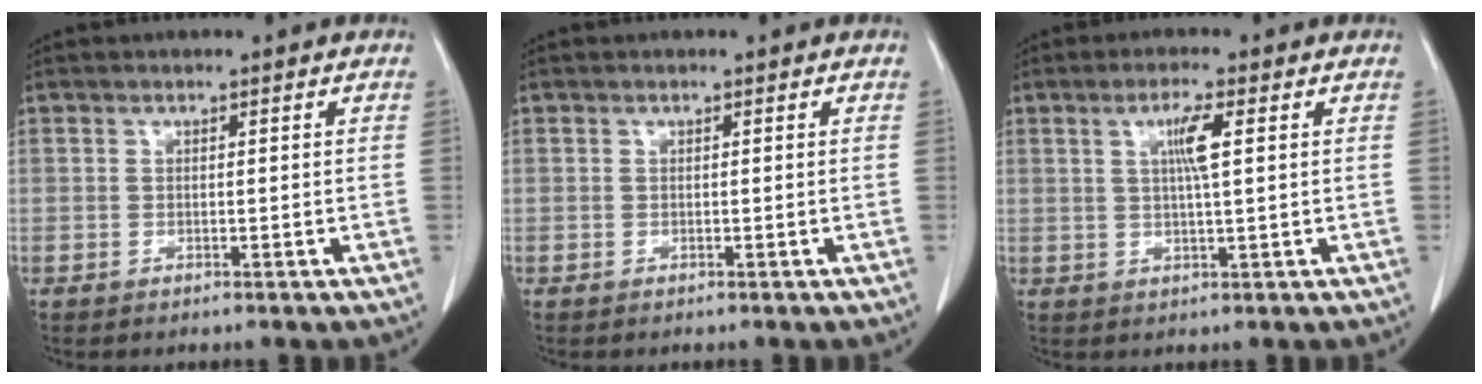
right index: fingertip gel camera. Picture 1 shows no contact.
{"total": 0.0}
{"total": 4.3, "force": [1.2, 0.0, 4.1], "torque": [-0.075, 0.000, 0.021]}